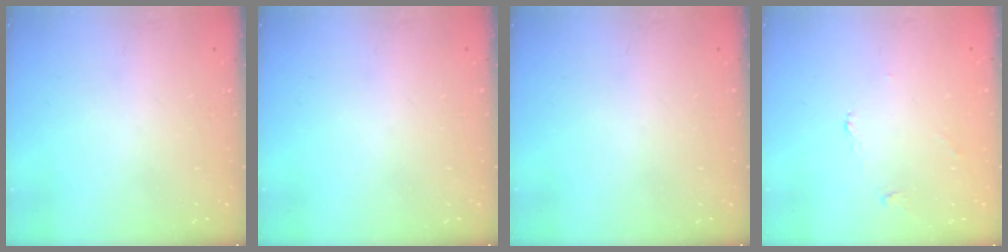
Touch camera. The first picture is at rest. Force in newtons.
{"total": 0.0}
{"total": 0.0}
{"total": 2.2, "press": 2.2, "slide": 0.4}